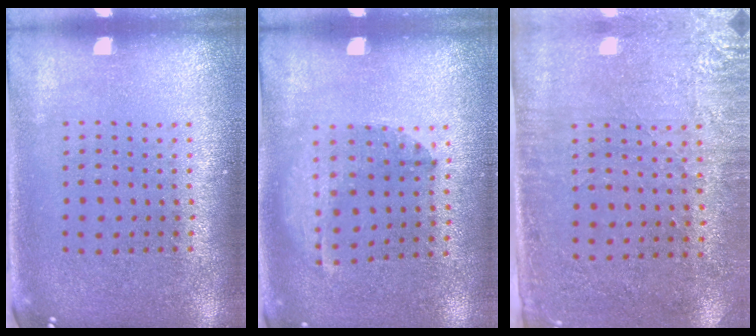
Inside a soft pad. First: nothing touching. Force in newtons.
{"total": 1.2, "press": 1.0, "slide": 0.7}
{"total": 2.8, "press": 2.4, "slide": 1.4}